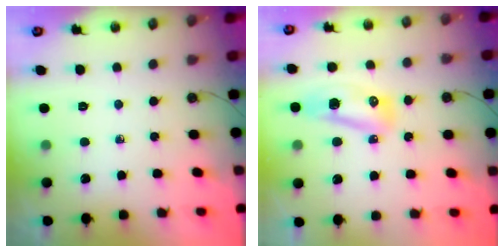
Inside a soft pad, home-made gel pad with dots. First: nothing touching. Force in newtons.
{"total": 8.1, "press": 8.0, "slide": 1.6}